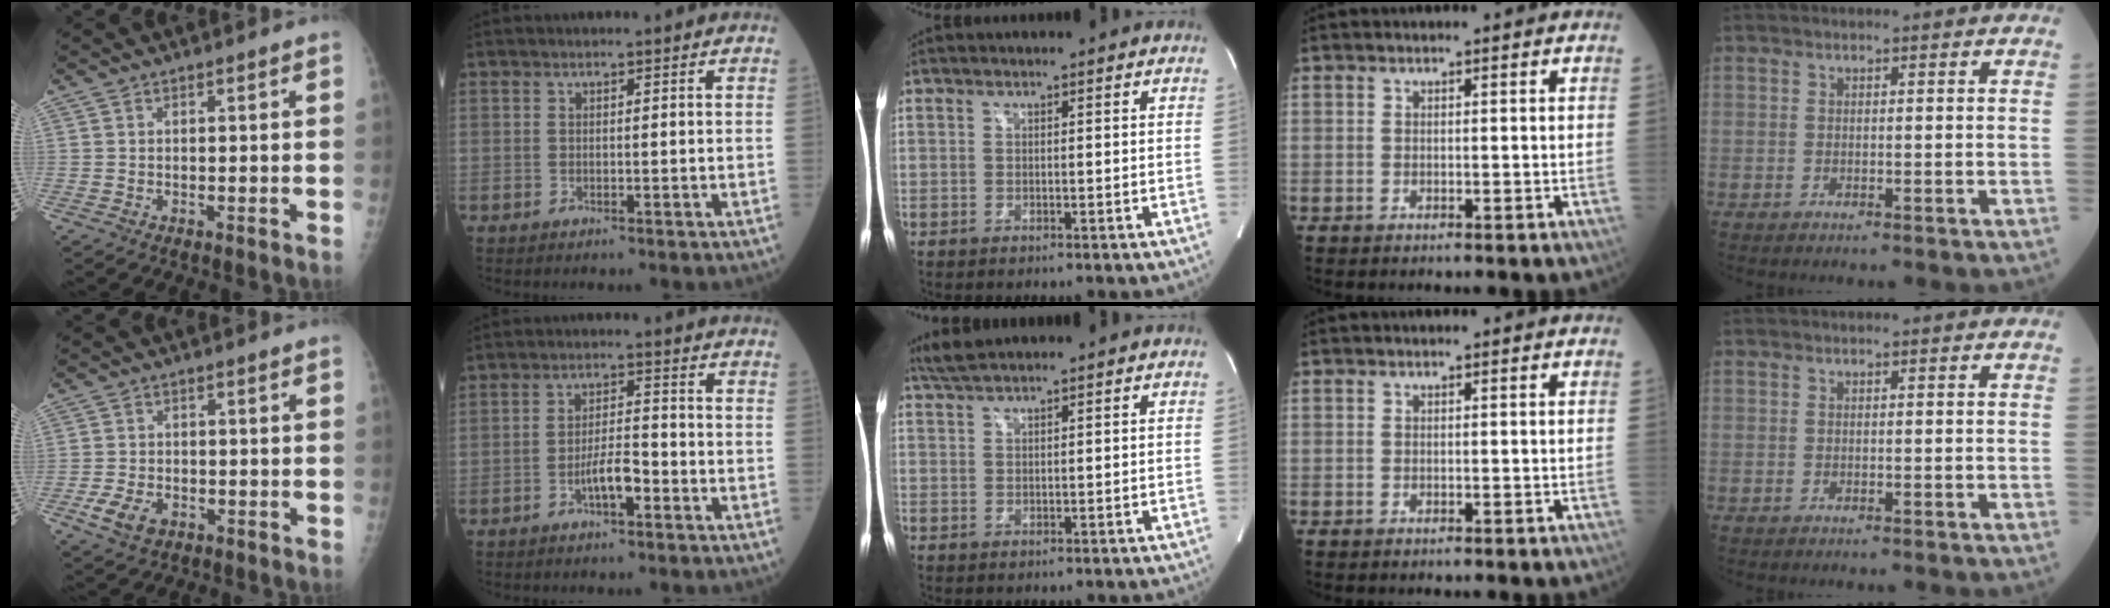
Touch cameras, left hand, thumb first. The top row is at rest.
{"thumb": {"total": 5.4, "force": [-2.5, 3.5, 3.3], "torque": [-0.062, 0.006, -0.041]}, "index": {"total": 4.6, "force": [-2.4, 1.1, 3.8], "torque": [-0.070, 0.002, -0.047]}, "middle": {"total": 2.9, "force": [2.6, 0.0, 1.2], "torque": [-0.033, 0.013, 0.054]}}